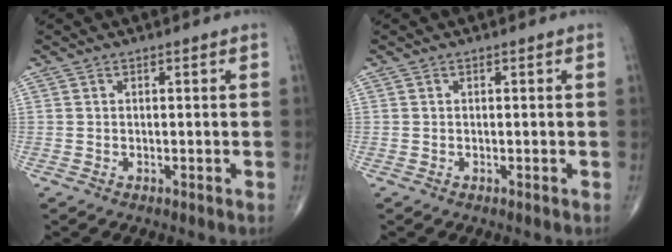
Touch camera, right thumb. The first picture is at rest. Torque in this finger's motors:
{"motor_torque": [-0.02, 0.02, 0.00, 0.00, 0.02]}